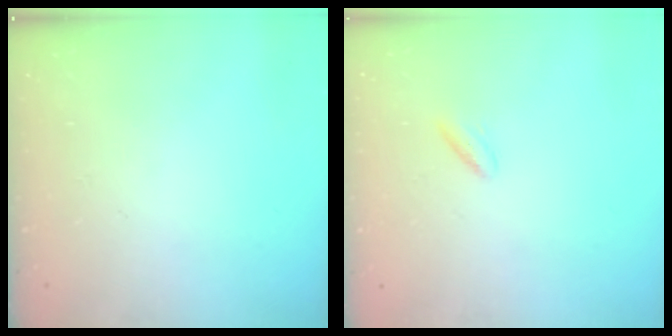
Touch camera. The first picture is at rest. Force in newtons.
{"total": 2.4, "press": 2.2, "slide": 1.0}